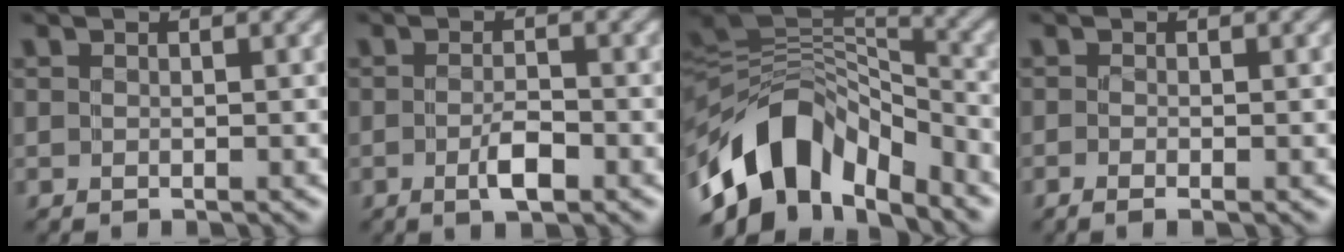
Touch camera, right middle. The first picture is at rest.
{"total": 2.2, "force": [-1.0, 0.6, 1.9], "torque": [-0.039, -0.001, -0.018]}
{"total": 10.7, "force": [-6.2, 6.4, 6.0], "torque": [-0.100, 0.012, -0.114]}
{"total": 1.5, "force": [-0.6, 0.6, 1.2], "torque": [-0.024, -0.006, -0.011]}